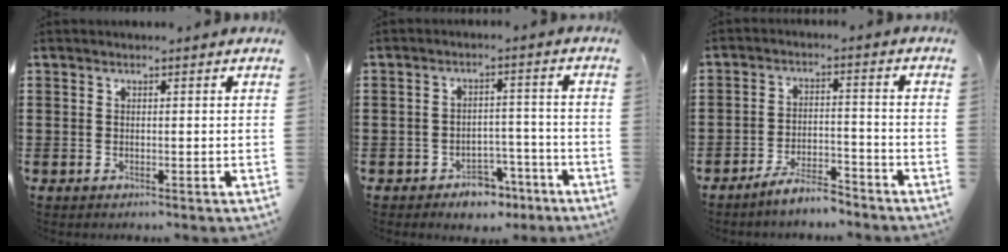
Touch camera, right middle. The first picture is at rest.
{"total": 4.3, "force": [-3.8, 1.8, 1.1], "torque": [-0.019, 0.014, -0.074]}
{"total": 5.4, "force": [-5.1, 0.7, 1.7], "torque": [-0.033, 0.006, -0.099]}